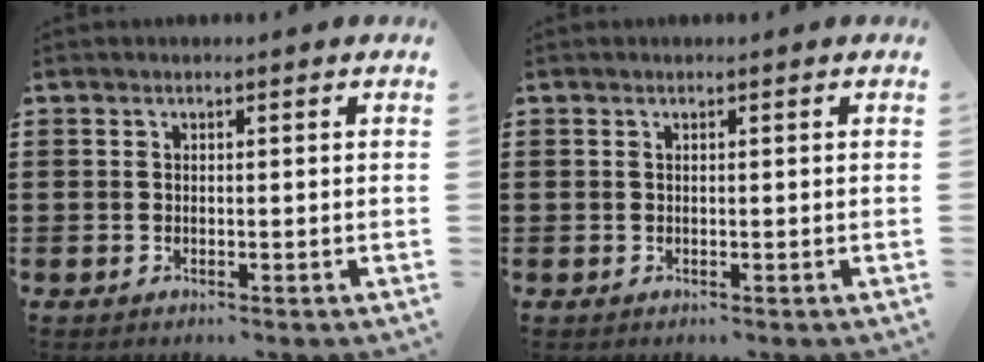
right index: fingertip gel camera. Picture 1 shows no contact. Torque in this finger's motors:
{"motor_torque": [-0.16, 0.75, 0.01, 0.00]}